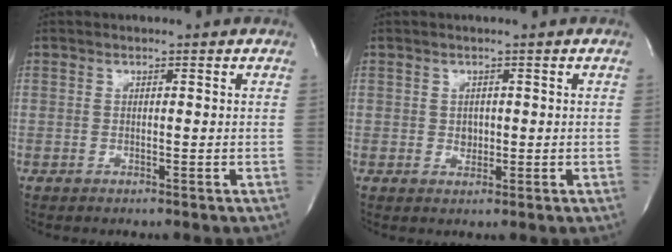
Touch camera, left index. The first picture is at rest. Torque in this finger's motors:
{"motor_torque": [0.22, -0.19, 0.00, 0.02]}